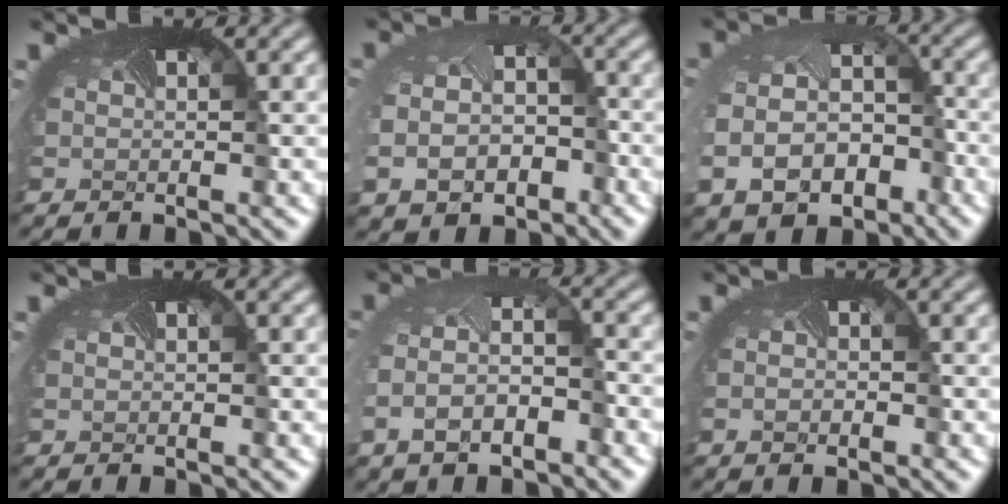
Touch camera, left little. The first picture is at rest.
{"total": 7.1, "force": [-3.0, 4.9, 4.2], "torque": [-0.084, -0.033, -0.030]}
{"total": 8.4, "force": [-3.8, 5.8, 4.8], "torque": [-0.106, -0.039, -0.045]}
{"total": 0.0}
{"total": 4.6, "force": [-2.4, 2.3, 3.2], "torque": [-0.074, -0.016, -0.045]}
{"total": 0.9, "force": [-0.6, 0.4, 0.5], "torque": [-0.005, -0.004, -0.007]}